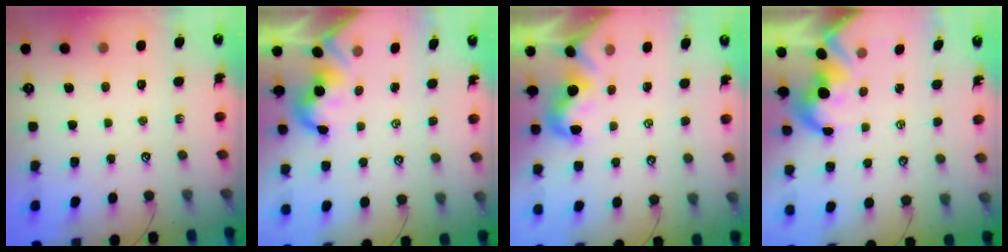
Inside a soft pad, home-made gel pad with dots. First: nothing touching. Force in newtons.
{"total": 2.1, "press": 2.1, "slide": 0.4}
{"total": 0.0}
{"total": 3.3, "press": 3.1, "slide": 1.2}